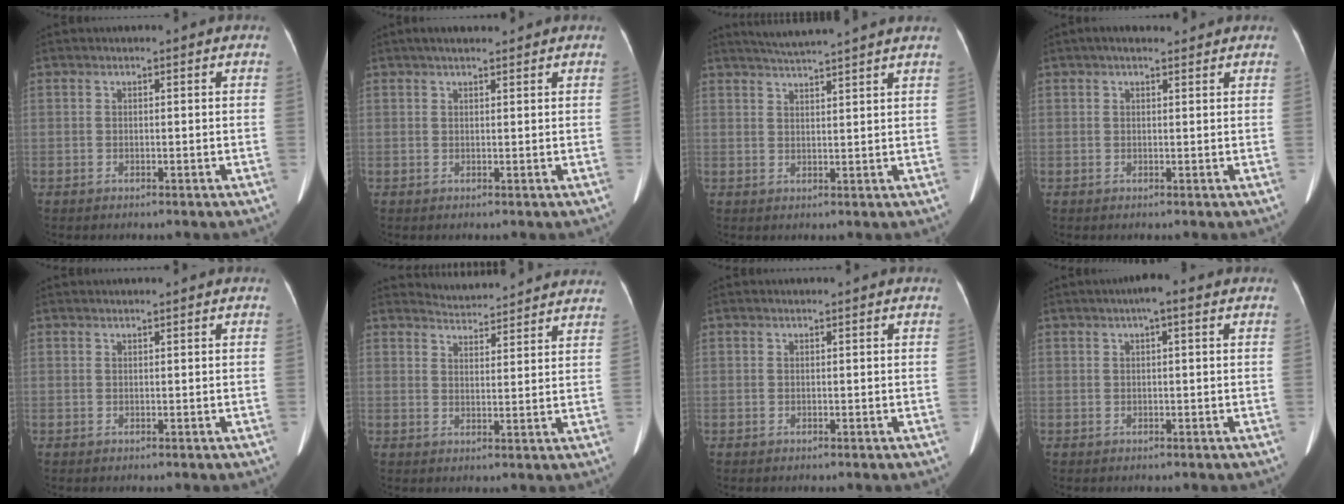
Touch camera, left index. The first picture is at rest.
{"total": 2.7, "force": [1.9, 0.7, 1.7], "torque": [-0.025, 0.021, 0.031]}
{"total": 8.2, "force": [7.5, -1.3, 3.2], "torque": [-0.056, 0.021, 0.105]}
{"total": 2.4, "force": [1.5, 0.9, 1.6], "torque": [-0.025, 0.021, 0.023]}
{"total": 0.5, "force": [0.4, -0.1, 0.3], "torque": [-0.004, 0.018, 0.012]}
{"total": 10.5, "force": [10.4, 1.2, 1.3], "torque": [-0.013, 0.010, 0.124]}
{"total": 0.6, "force": [0.6, 0.0, 0.1], "torque": [-0.005, 0.009, 0.013]}
{"total": 2.5, "force": [0.7, 0.4, 2.4], "torque": [-0.038, 0.014, 0.005]}